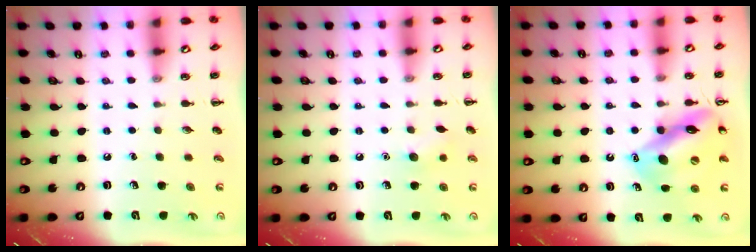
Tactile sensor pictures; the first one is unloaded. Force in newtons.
{"total": 6.8, "press": 6.6, "slide": 1.7}
{"total": 15.2, "press": 15.0, "slide": 2.5}